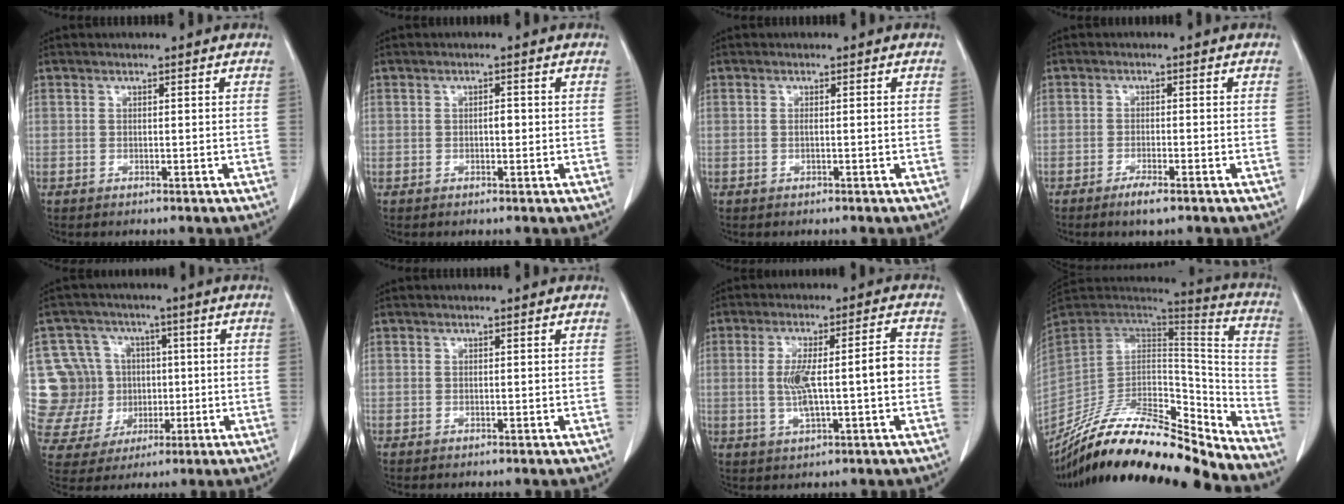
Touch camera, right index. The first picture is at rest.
{"total": 1.2, "force": [-0.1, 0.5, 1.0], "torque": [-0.016, 0.002, -0.003]}
{"total": 0.5, "force": [-0.1, 0.0, 0.5], "torque": [-0.011, 0.000, 0.001]}
{"total": 2.9, "force": [-1.9, 0.3, 2.1], "torque": [-0.039, -0.004, -0.033]}
{"total": 13.8, "force": [0.6, 13.2, 4.0], "torque": [-0.106, 0.047, 0.036]}
{"total": 0.0}
{"total": 9.2, "force": [-0.6, 1.4, 9.1], "torque": [-0.162, 0.018, -0.007]}
{"total": 27.0, "force": [-24.0, 4.2, 11.7], "torque": [-0.180, -0.002, -0.386]}